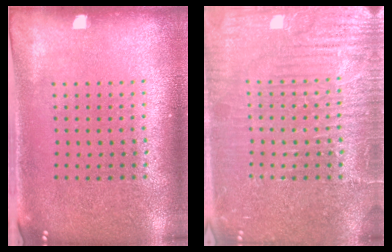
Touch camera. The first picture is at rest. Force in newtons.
{"total": 6.4, "press": 6.3, "slide": 0.8}